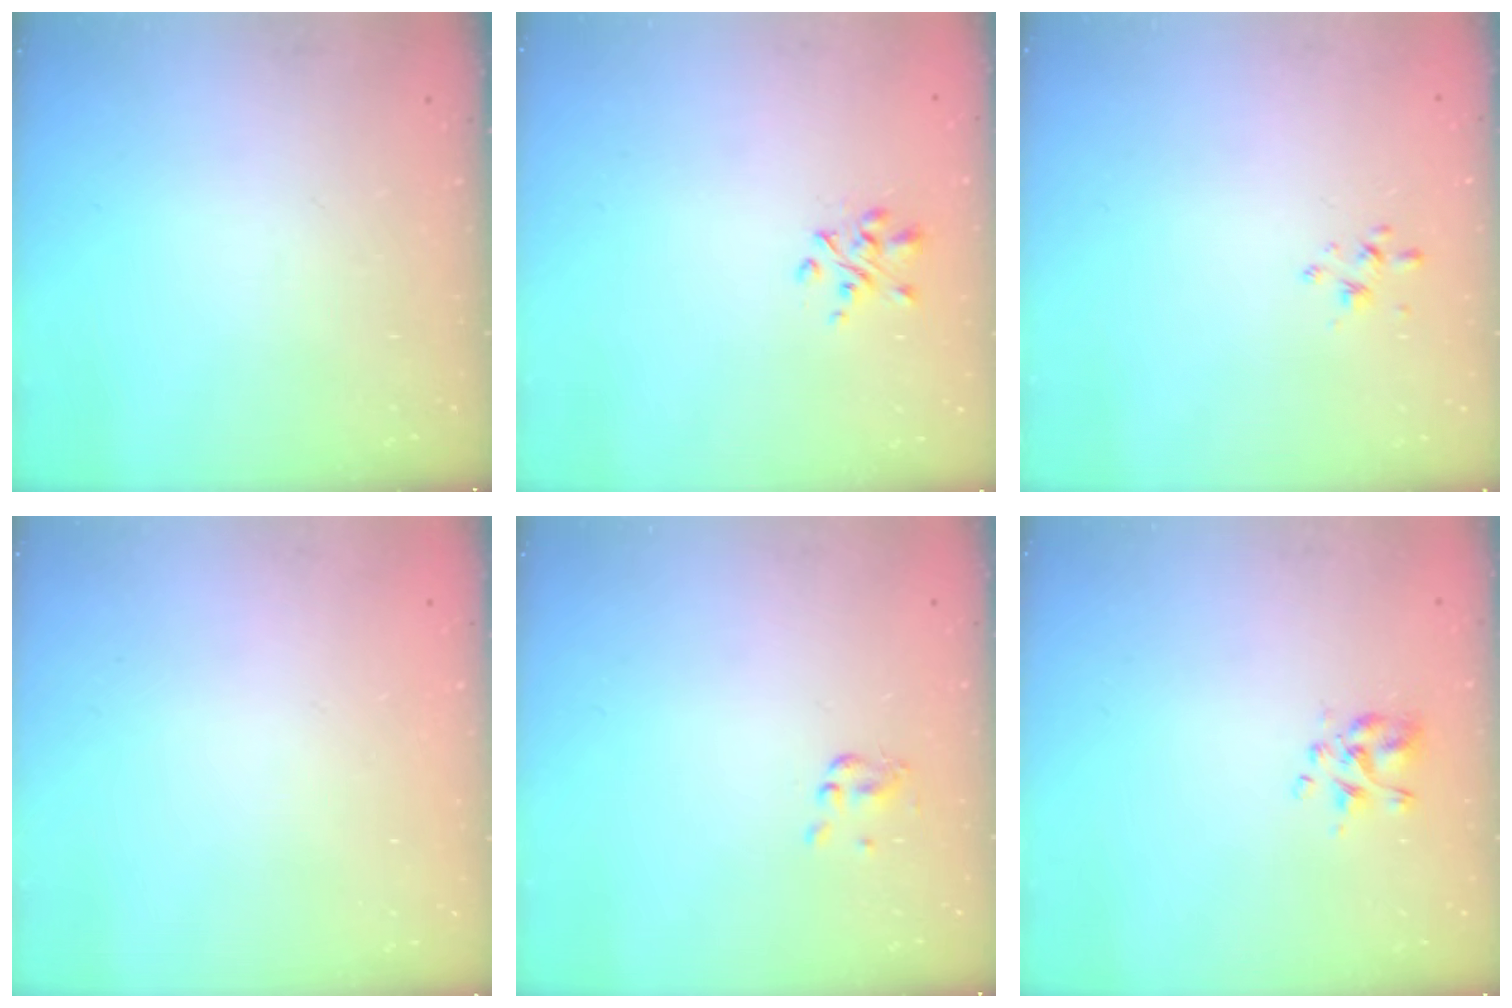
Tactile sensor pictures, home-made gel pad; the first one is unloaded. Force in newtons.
{"total": 2.7, "press": 2.5, "slide": 1.0}
{"total": 2.1, "press": 1.9, "slide": 0.8}
{"total": 1.7, "press": 1.7, "slide": 0.2}
{"total": 1.8, "press": 1.7, "slide": 0.7}
{"total": 2.2, "press": 2.1, "slide": 0.8}